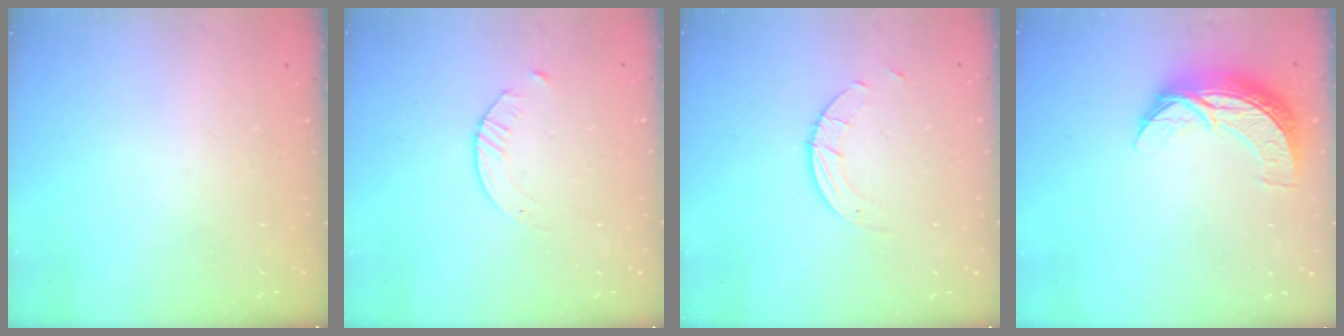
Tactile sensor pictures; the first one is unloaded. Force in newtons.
{"total": 2.8, "press": 2.7, "slide": 0.3}
{"total": 2.7, "press": 2.7, "slide": 0.3}
{"total": 10.1, "press": 10.1, "slide": 0.8}